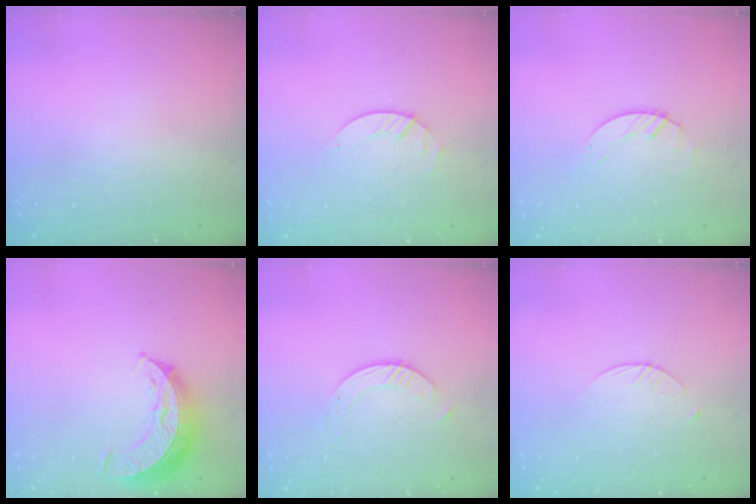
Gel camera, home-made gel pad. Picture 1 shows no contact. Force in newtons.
{"total": 1.4, "press": 1.4, "slide": 0.2}
{"total": 0.8, "press": 0.8, "slide": 0.2}
{"total": 9.5, "press": 9.5, "slide": 0.5}
{"total": 2.6, "press": 2.6, "slide": 0.3}
{"total": 1.5, "press": 1.5, "slide": 0.2}